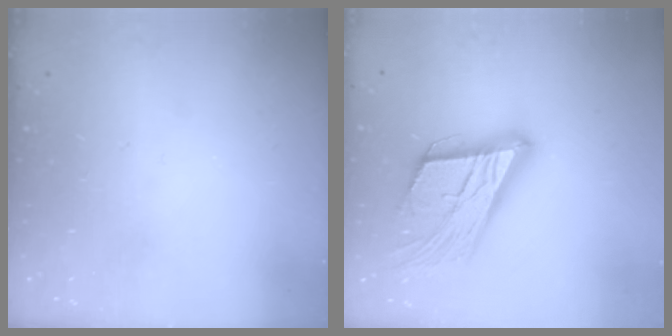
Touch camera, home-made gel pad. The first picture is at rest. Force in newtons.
{"total": 22.7, "press": 22.3, "slide": 4.0}